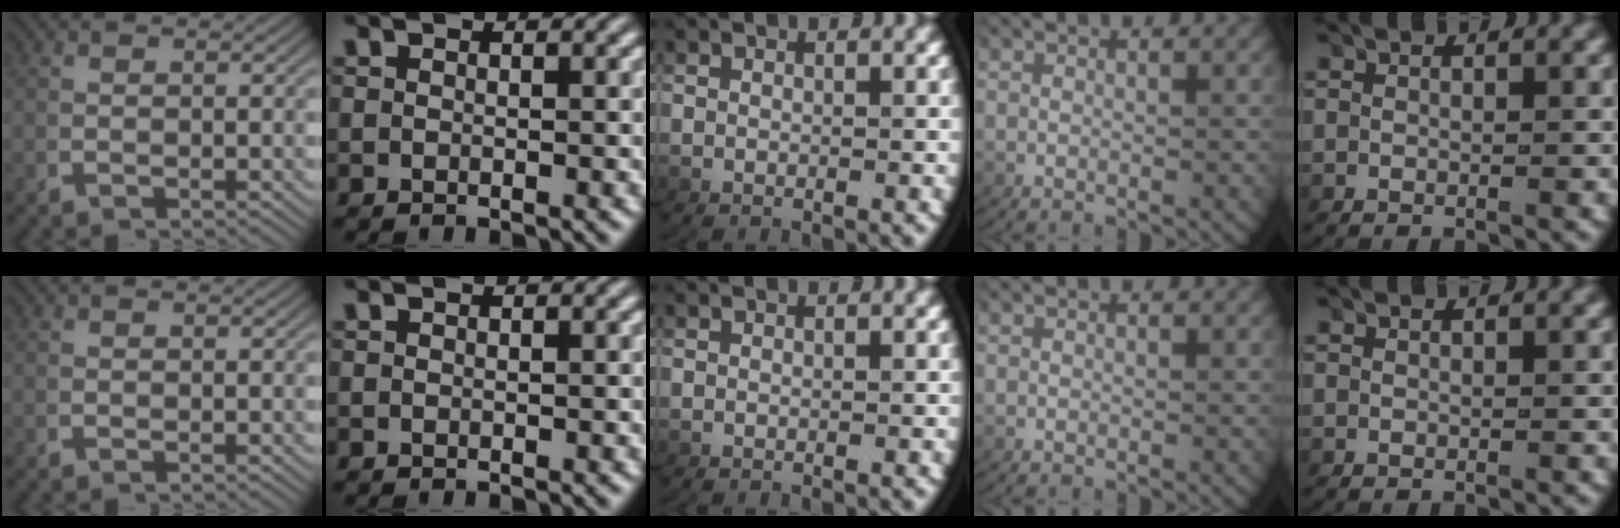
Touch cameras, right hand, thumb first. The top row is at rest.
{}